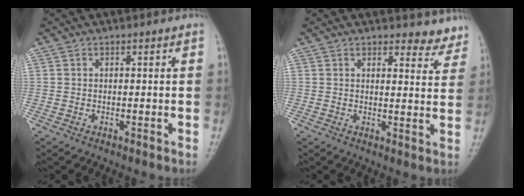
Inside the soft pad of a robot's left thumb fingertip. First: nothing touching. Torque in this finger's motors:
{"motor_torque": [-0.06, -0.03, -0.11, 0.01, 0.01]}